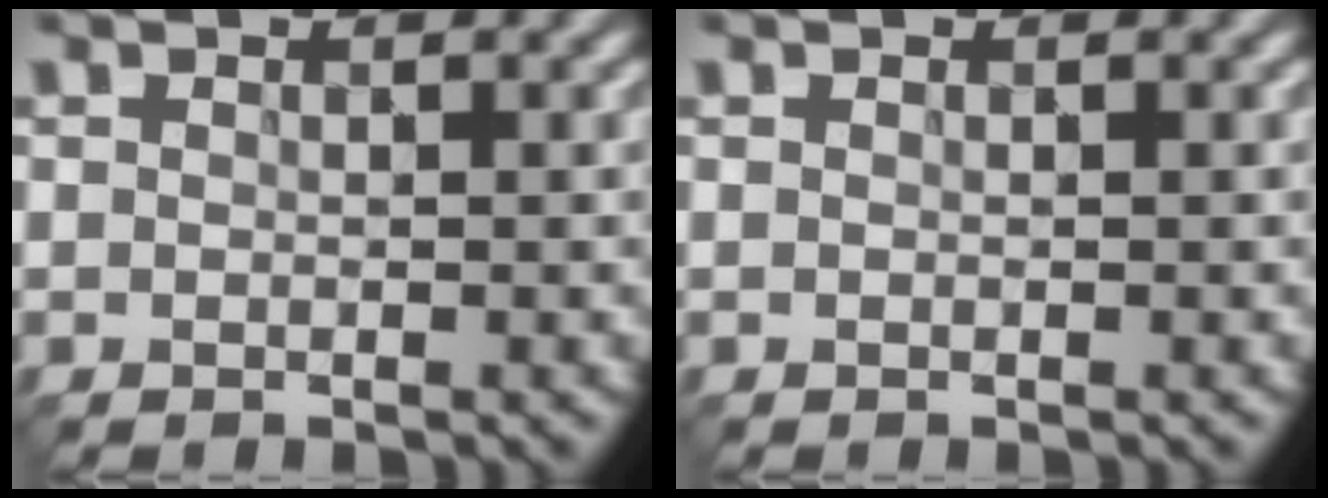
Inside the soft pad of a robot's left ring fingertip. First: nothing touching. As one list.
[{"total": 0.0}]